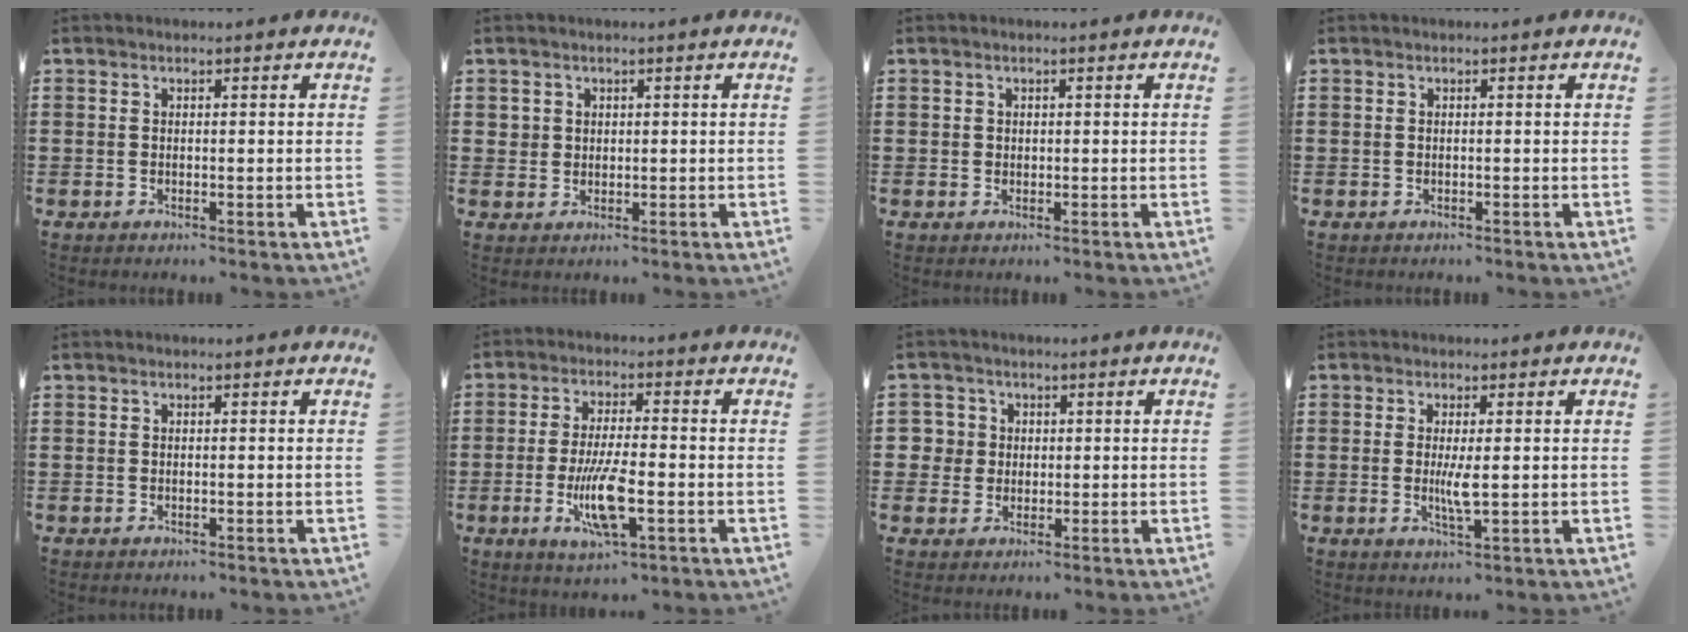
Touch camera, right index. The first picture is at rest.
{"total": 1.6, "force": [0.7, 1.4, 0.2], "torque": [-0.010, 0.006, 0.014]}
{"total": 0.8, "force": [0.4, 0.7, 0.1], "torque": [-0.004, 0.003, 0.008]}
{"total": 0.0}
{"total": 0.0}
{"total": 8.8, "force": [-2.7, 2.3, 8.0], "torque": [-0.163, -0.015, -0.049]}
{"total": 3.7, "force": [0.6, 3.6, 0.4], "torque": [-0.027, 0.012, 0.009]}
{"total": 3.6, "force": [-0.1, 0.5, 3.5], "torque": [-0.064, -0.006, -0.002]}